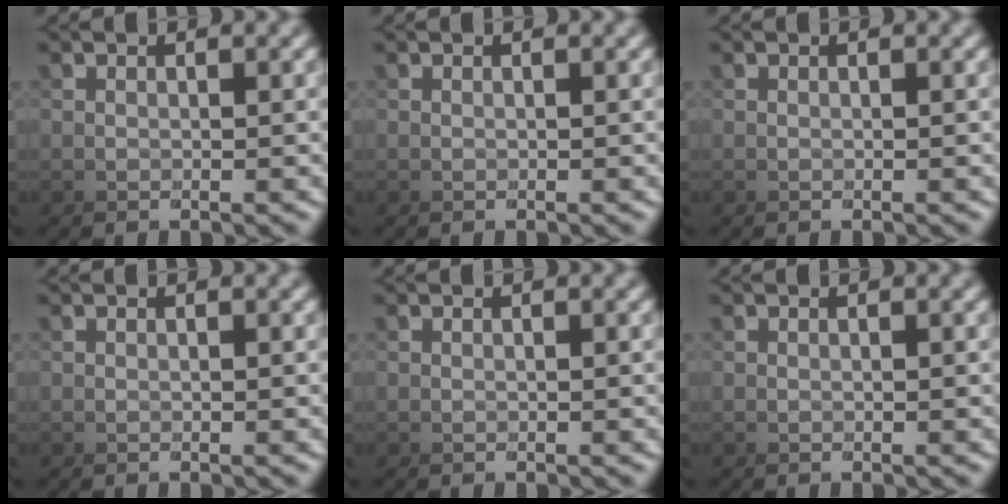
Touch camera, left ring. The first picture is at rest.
{"total": 0.0}
{"total": 0.0}
{"total": 0.0}
{"total": 0.0}
{"total": 0.0}